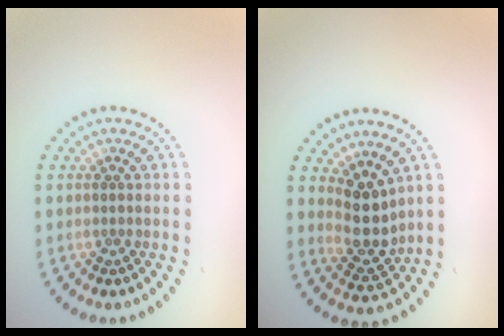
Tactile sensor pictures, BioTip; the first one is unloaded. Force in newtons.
{"total": 3.6, "press": 2.9, "slide": 2.2}